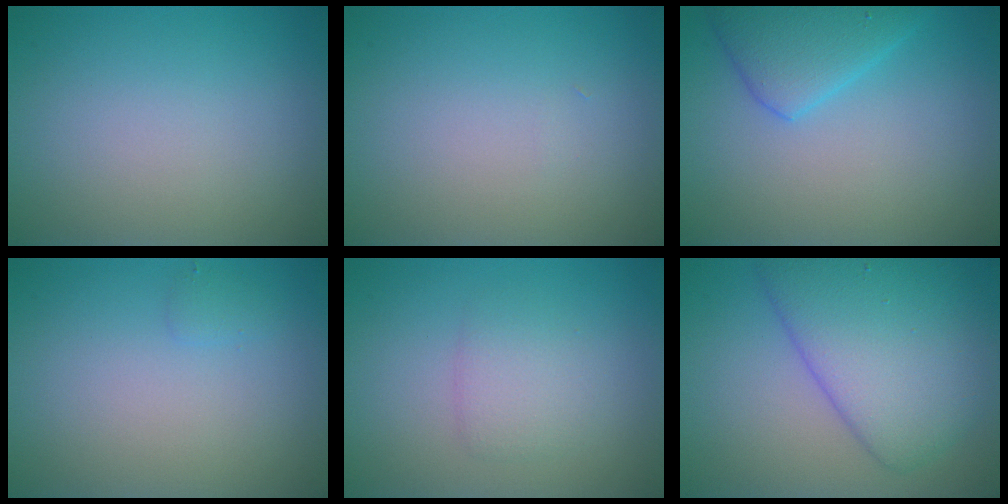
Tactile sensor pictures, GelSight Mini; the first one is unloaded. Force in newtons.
{"total": 0.0}
{"total": 4.0, "press": 4.0, "slide": 0.1}
{"total": 0.7, "press": 0.7, "slide": 0.1}
{"total": 2.0, "press": 2.0, "slide": 0.1}
{"total": 7.5, "press": 7.5, "slide": 0.3}